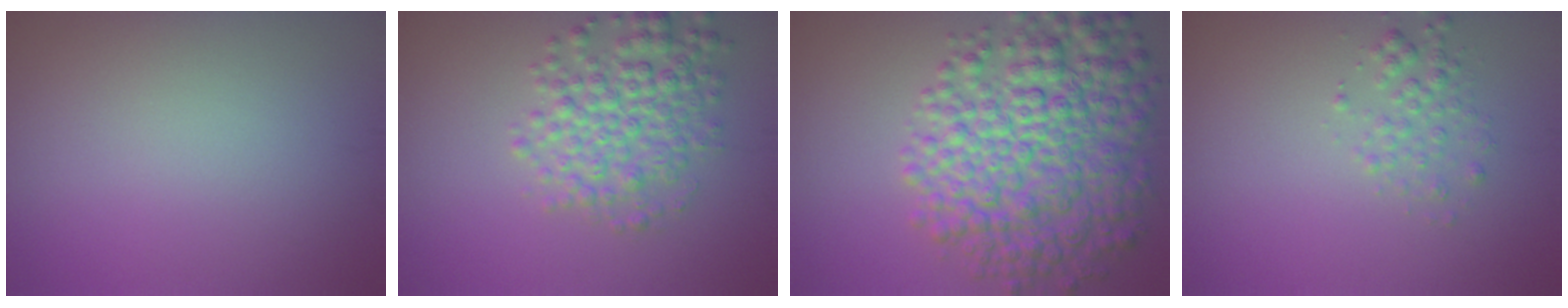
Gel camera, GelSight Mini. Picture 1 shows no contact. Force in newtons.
{"total": 4.8, "press": 4.8, "slide": 0.0}
{"total": 9.7, "press": 9.7, "slide": 0.3}
{"total": 1.7, "press": 1.7, "slide": 0.1}